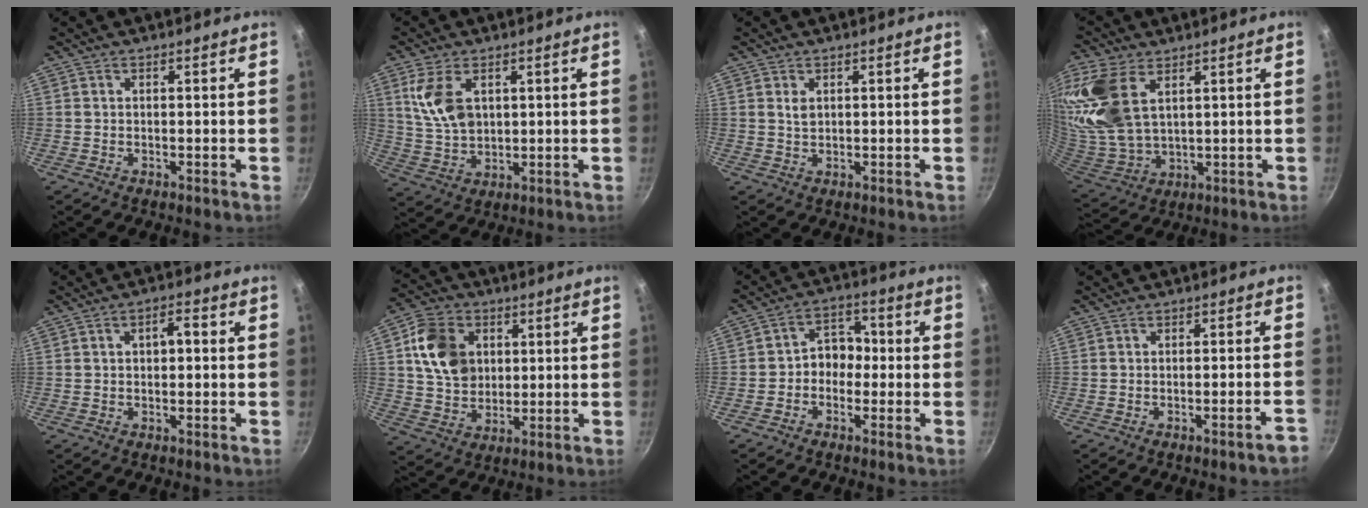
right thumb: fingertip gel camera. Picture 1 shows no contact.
{"total": 9.6, "force": [3.4, 5.8, 6.9], "torque": [-0.129, -0.020, 0.075]}
{"total": 2.0, "force": [0.8, 1.2, 1.3], "torque": [-0.024, -0.003, 0.018]}
{"total": 18.6, "force": [8.0, 10.7, 13.0], "torque": [-0.284, -0.011, 0.172]}
{"total": 3.8, "force": [0.3, 2.2, 3.1], "torque": [-0.037, 0.015, 0.000]}
{"total": 13.0, "force": [3.3, 10.1, 7.5], "torque": [-0.111, -0.003, 0.059]}
{"total": 6.3, "force": [-1.1, 5.1, 3.6], "torque": [-0.009, 0.030, -0.033]}
{"total": 3.6, "force": [-2.5, 0.4, 2.6], "torque": [-0.025, 0.026, -0.025]}